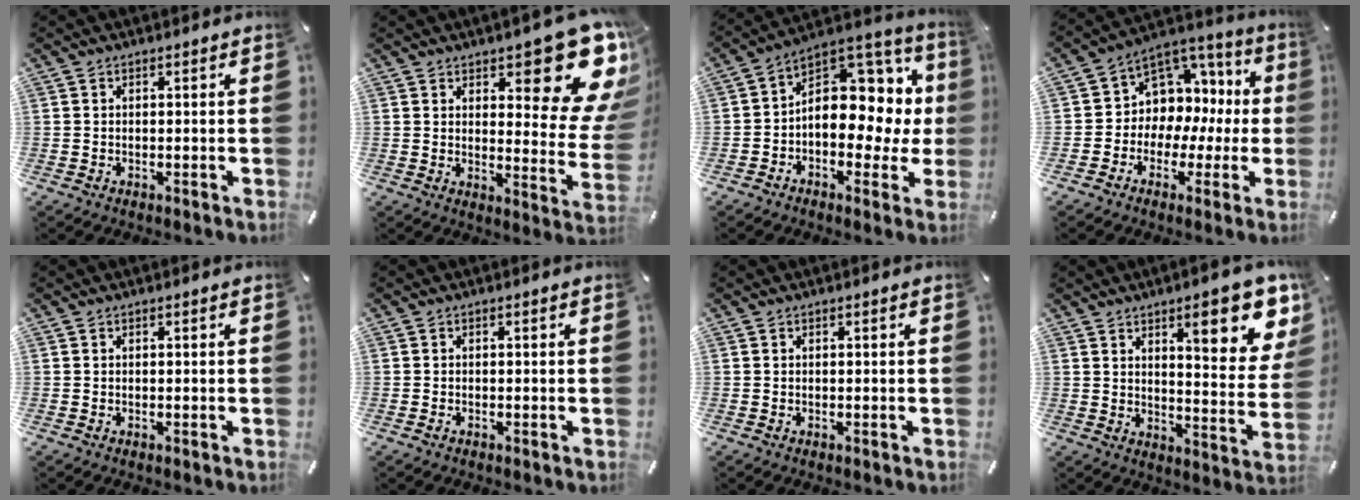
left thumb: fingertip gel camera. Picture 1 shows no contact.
{"total": 18.5, "force": [10.9, 7.4, 12.9], "torque": [-0.144, -0.101, 0.181]}
{"total": 11.4, "force": [0.5, 8.7, 7.4], "torque": [-0.084, -0.026, 0.008]}
{"total": 8.6, "force": [1.3, 8.1, 2.3], "torque": [-0.037, -0.036, 0.029]}
{"total": 0.0}
{"total": 0.6, "force": [-0.3, 0.3, 0.4], "torque": [-0.008, -0.002, -0.006]}
{"total": 0.0}
{"total": 14.8, "force": [8.6, 4.9, 10.9], "torque": [-0.129, -0.055, 0.132]}